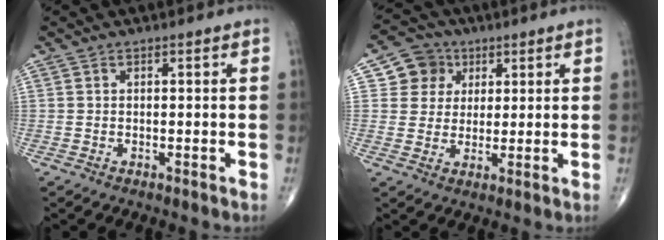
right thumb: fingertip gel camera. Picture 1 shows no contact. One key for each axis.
{"total": 6.7, "fx": 2.5, "fy": 6.1, "fz": 1.1, "tx": 0.016, "ty": -0.003, "tz": 0.039}